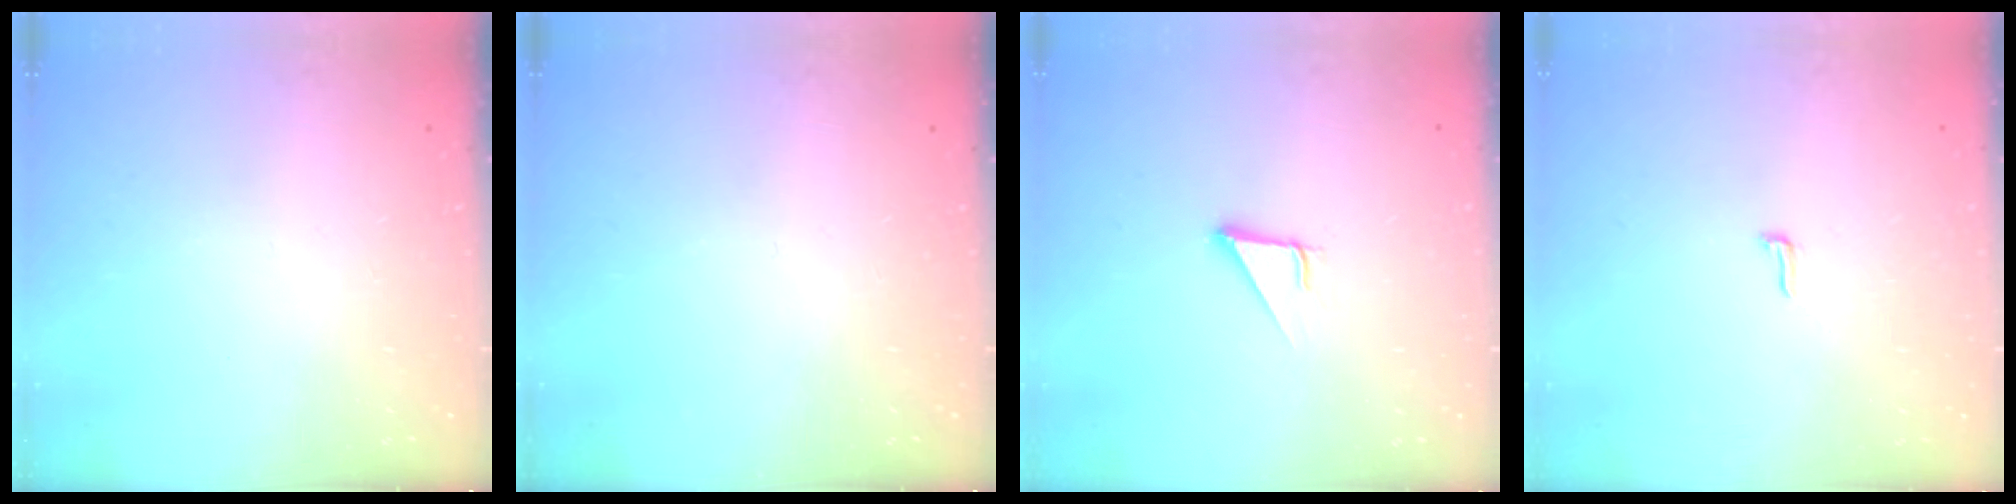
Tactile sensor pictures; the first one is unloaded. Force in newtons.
{"total": 0.0}
{"total": 2.9, "press": 2.9, "slide": 0.1}
{"total": 3.7, "press": 3.3, "slide": 1.7}